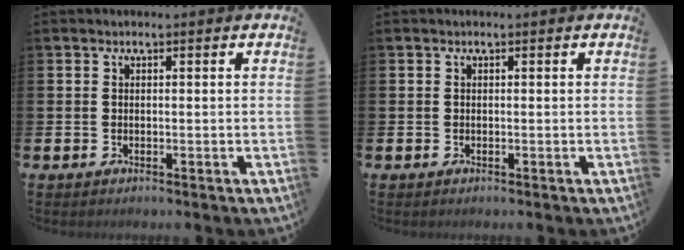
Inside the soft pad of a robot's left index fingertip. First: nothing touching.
{"total": 0.0}